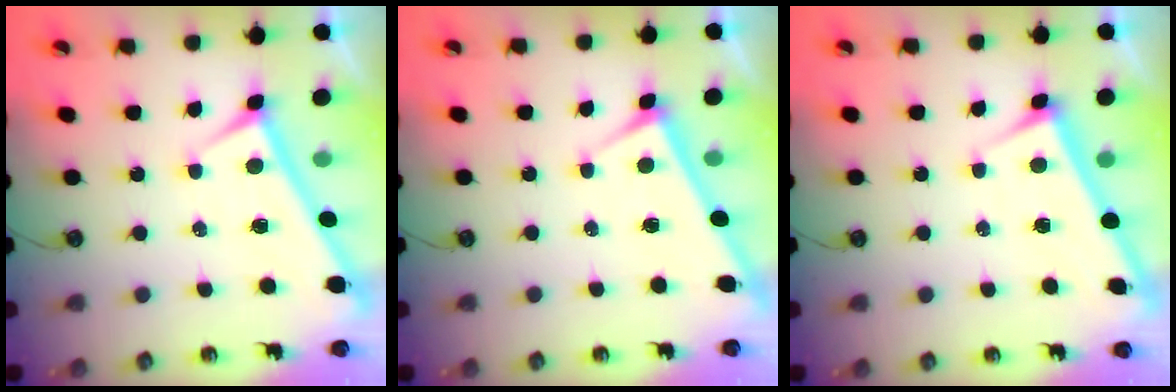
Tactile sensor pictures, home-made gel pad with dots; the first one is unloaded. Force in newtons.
{"total": 1.0, "press": 0.9, "slide": 0.4}
{"total": 3.0, "press": 3.0, "slide": 0.2}